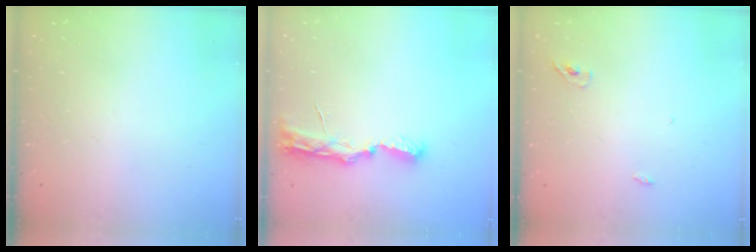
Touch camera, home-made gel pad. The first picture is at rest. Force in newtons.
{"total": 8.0, "press": 8.0, "slide": 0.8}
{"total": 6.0, "press": 2.8, "slide": 5.3}